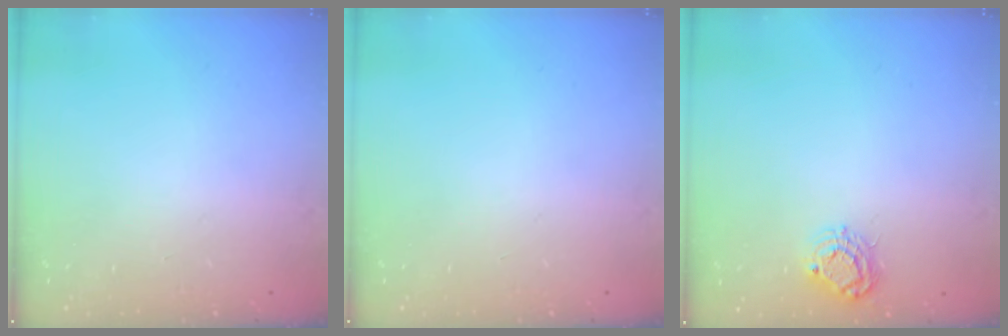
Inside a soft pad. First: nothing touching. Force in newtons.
{"total": 0.0}
{"total": 6.6, "press": 6.6, "slide": 0.4}